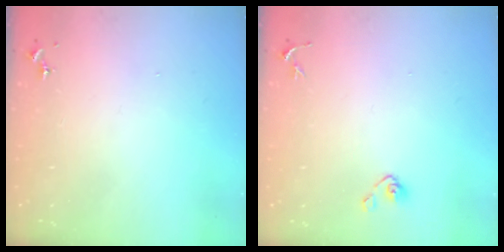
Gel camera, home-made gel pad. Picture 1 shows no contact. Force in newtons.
{"total": 4.9, "press": 4.6, "slide": 1.8}